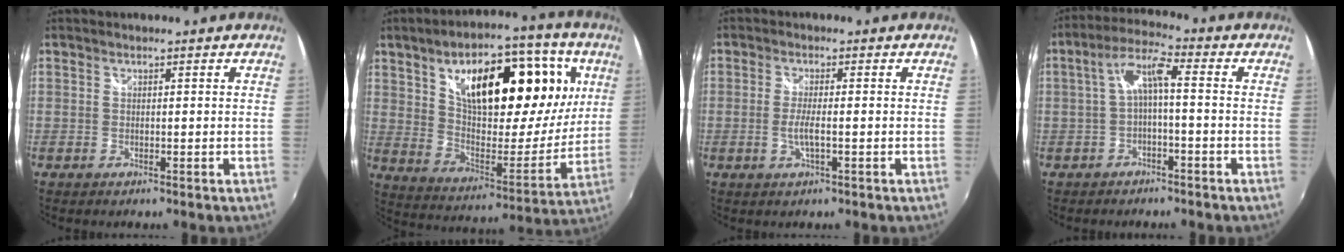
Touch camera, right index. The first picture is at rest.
{"total": 26.3, "force": [10.2, 12.5, 20.8], "torque": [-0.332, 0.026, 0.171]}
{"total": 3.1, "force": [-0.9, 0.1, 2.9], "torque": [-0.059, -0.004, -0.017]}
{"total": 6.0, "force": [-1.1, 1.1, 5.8], "torque": [-0.127, 0.016, -0.019]}